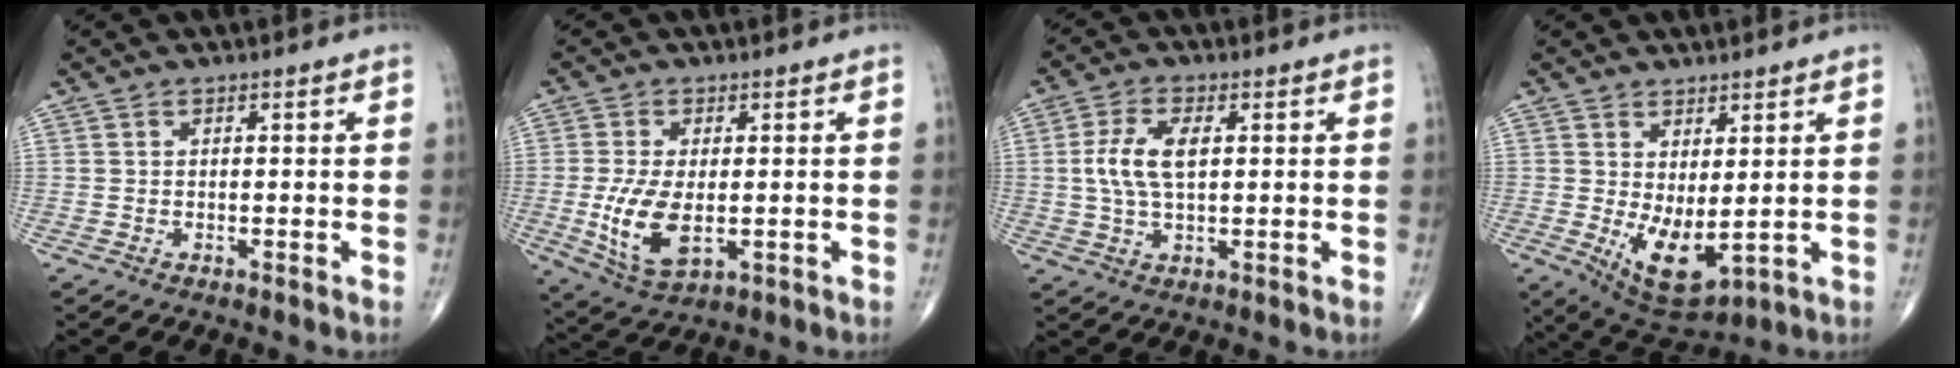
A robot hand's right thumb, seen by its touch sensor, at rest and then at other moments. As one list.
[{"total": 9.8, "force": [-1.3, 4.9, 8.4], "torque": [-0.166, -0.016, -0.015]}, {"total": 7.6, "force": [1.1, 3.6, 6.5], "torque": [-0.143, 0.006, 0.020]}, {"total": 8.6, "force": [-0.4, 3.8, 7.7], "torque": [-0.122, -0.020, 0.015]}]